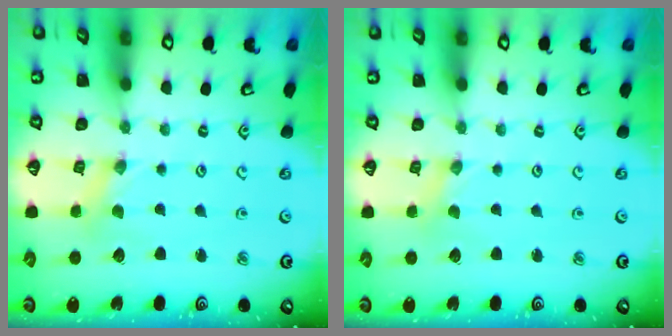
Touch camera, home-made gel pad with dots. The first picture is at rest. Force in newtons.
{"total": 0.0}